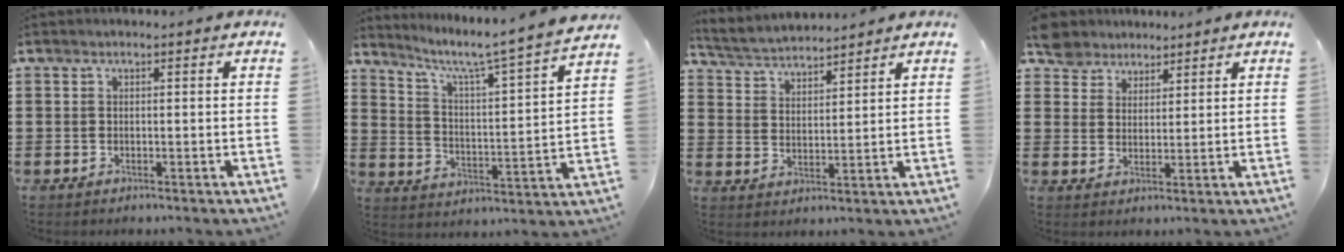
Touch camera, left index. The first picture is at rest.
{"total": 5.4, "force": [4.5, -0.9, 2.8], "torque": [-0.077, -0.049, 0.061]}
{"total": 3.7, "force": [3.7, 0.3, 0.2], "torque": [-0.021, -0.017, 0.065]}
{"total": 4.3, "force": [3.7, 2.3, 0.1], "torque": [-0.023, 0.001, 0.070]}